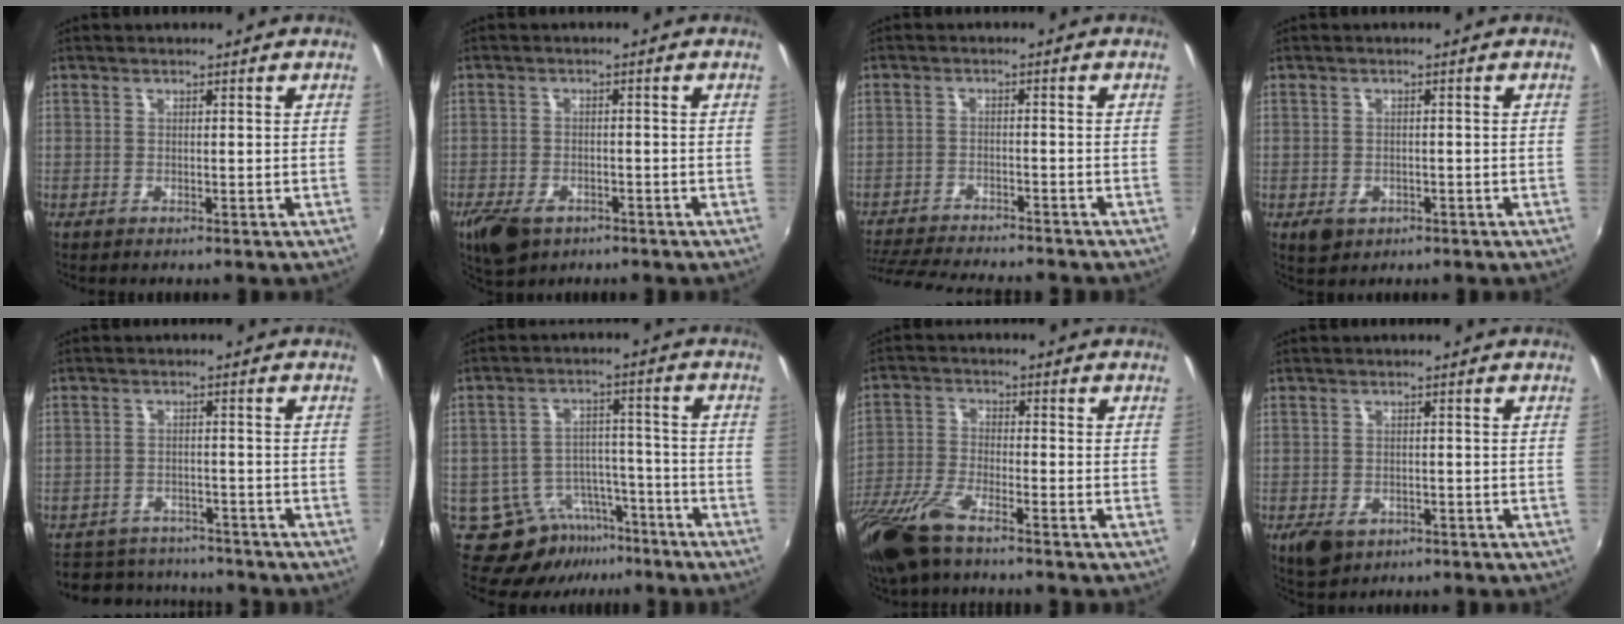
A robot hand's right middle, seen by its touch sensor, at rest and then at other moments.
{"total": 7.7, "force": [-4.7, 4.4, 4.1], "torque": [-0.107, -0.022, -0.083]}
{"total": 13.7, "force": [-12.4, 2.1, 5.5], "torque": [-0.128, -0.022, -0.196]}
{"total": 3.5, "force": [-1.5, 2.7, 1.8], "torque": [-0.035, -0.005, -0.018]}
{"total": 10.7, "force": [-9.7, 3.8, 2.4], "torque": [-0.064, 0.009, -0.140]}
{"total": 9.7, "force": [-6.9, 6.1, 2.8], "torque": [-0.054, 0.019, -0.091]}
{"total": 12.2, "force": [-8.9, 2.9, 7.8], "torque": [-0.177, -0.033, -0.179]}
{"total": 5.5, "force": [-2.8, 3.7, 3.0], "torque": [-0.069, -0.014, -0.044]}